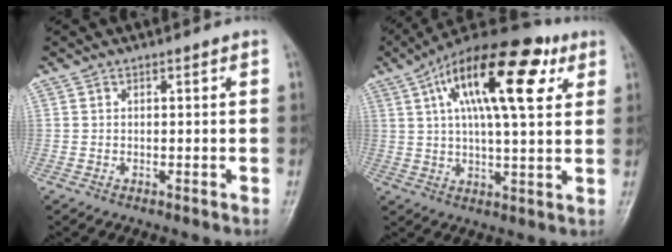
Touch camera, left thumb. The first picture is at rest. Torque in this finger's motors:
{"motor_torque": [0.78, 0.85, 2.20, -0.55, 0.49]}